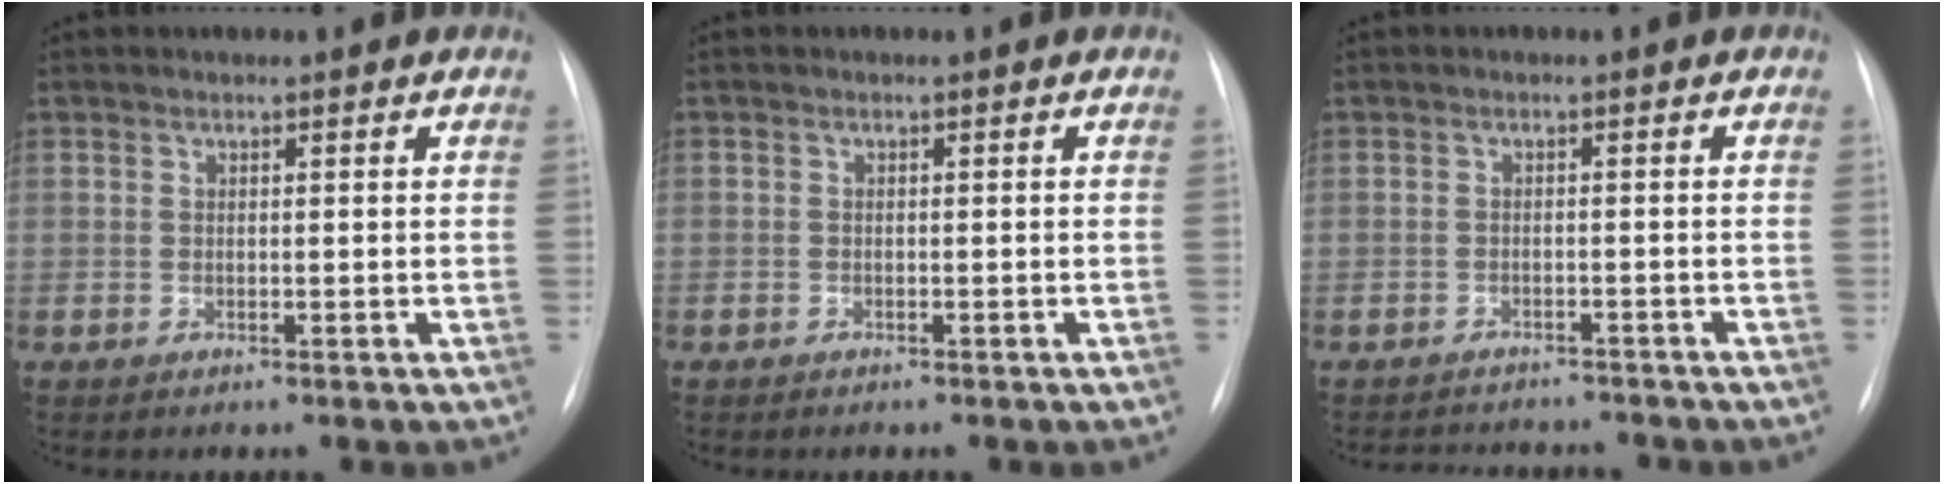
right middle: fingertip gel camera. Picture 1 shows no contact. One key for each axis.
{"total": 0.8, "fx": -0.6, "fy": 0.6, "fz": 0.1, "tx": -0.008, "ty": 0.003, "tz": -0.008}
{"total": 8.0, "fx": -7.6, "fy": 2.2, "fz": 1.4, "tx": -0.022, "ty": 0.008, "tz": -0.091}